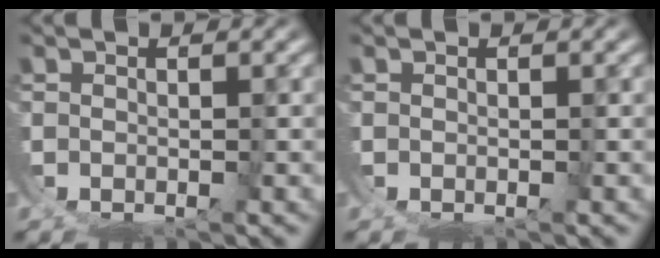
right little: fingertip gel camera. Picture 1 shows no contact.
{"total": 0.0}